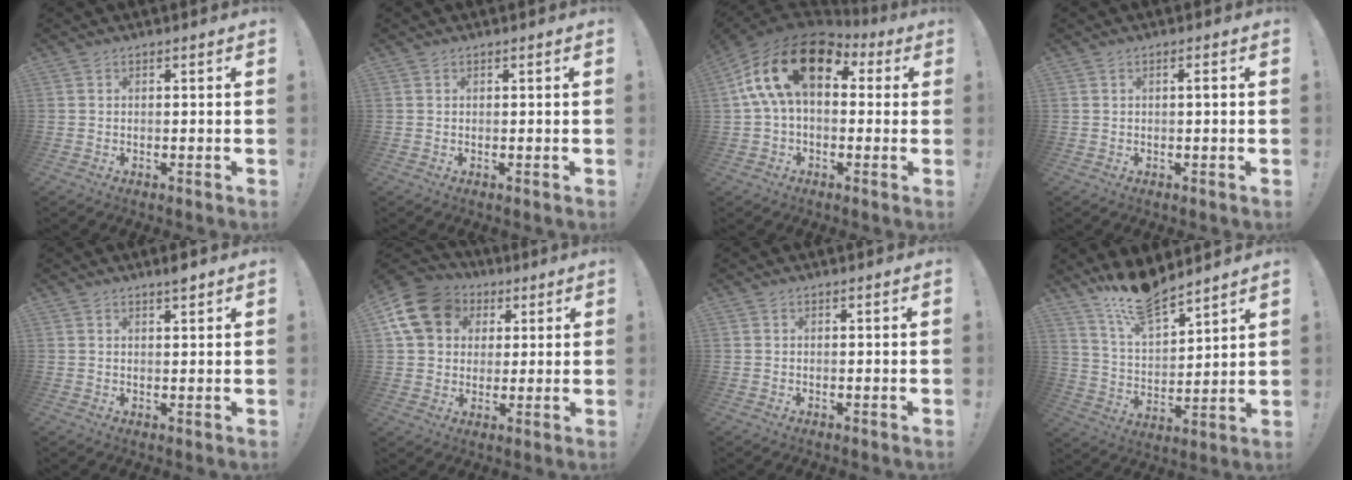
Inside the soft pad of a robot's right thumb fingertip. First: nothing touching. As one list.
[{"total": 0.0}, {"total": 19.9, "force": [6.0, 10.9, 15.5], "torque": [-0.280, -0.003, 0.110]}, {"total": 1.2, "force": [-0.1, 0.0, 1.2], "torque": [-0.021, 0.001, -0.005]}, {"total": 2.1, "force": [1.8, 0.0, 1.2], "torque": [-0.013, -0.013, 0.028]}, {"total": 15.5, "force": [5.4, 12.5, 7.4], "torque": [-0.117, -0.016, 0.109]}, {"total": 0.0}, {"total": 14.1, "force": [12.2, 3.6, 6.0], "torque": [-0.125, -0.084, 0.219]}]